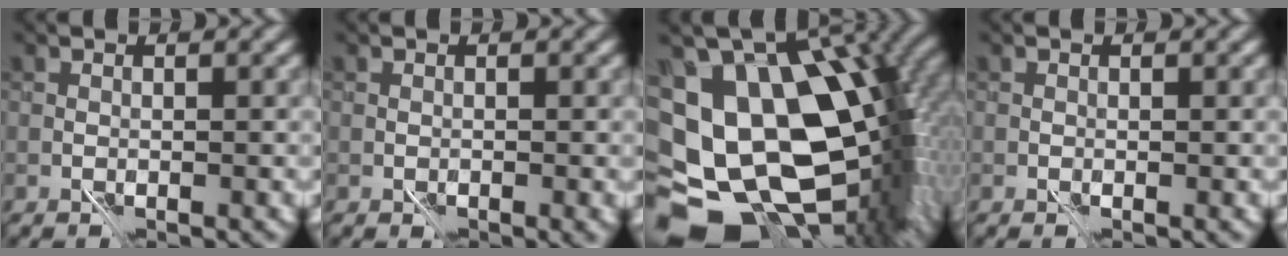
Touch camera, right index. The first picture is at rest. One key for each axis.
{"total": 0.9, "fx": -0.4, "fy": 0.4, "fz": 0.7, "tx": -0.011, "ty": -0.004, "tz": -0.005}
{"total": 19.5, "fx": -0.6, "fy": 12.8, "fz": 14.7, "tx": -0.217, "ty": -0.024, "tz": 0.023}
{"total": 0.0}